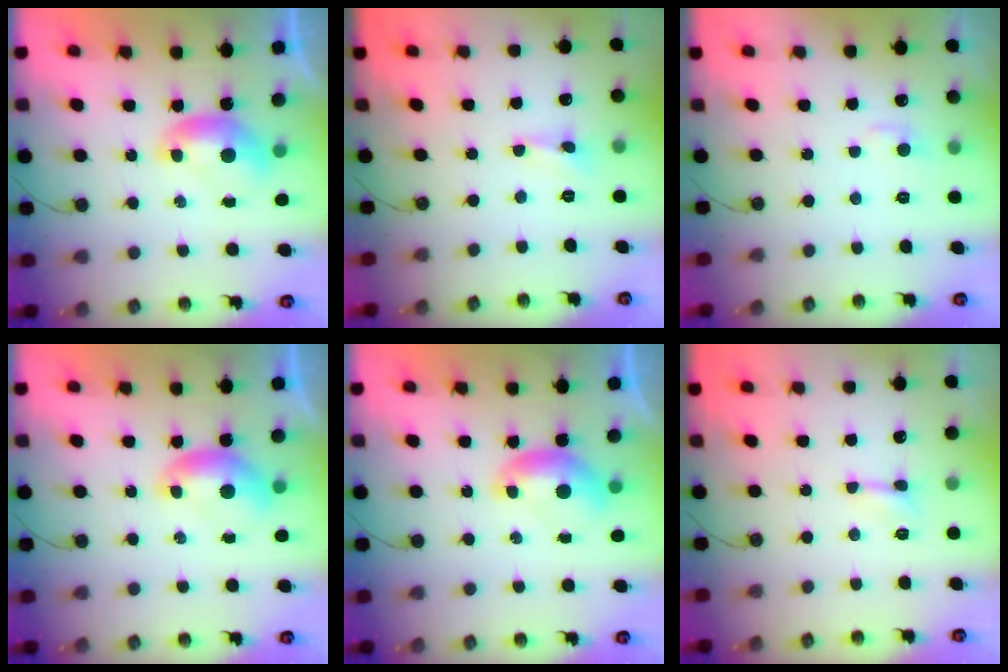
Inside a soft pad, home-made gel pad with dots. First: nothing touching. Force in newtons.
{"total": 1.2, "press": 1.1, "slide": 0.5}
{"total": 1.9, "press": 1.8, "slide": 0.6}
{"total": 0.0}
{"total": 0.0}
{"total": 2.2, "press": 2.1, "slide": 0.5}